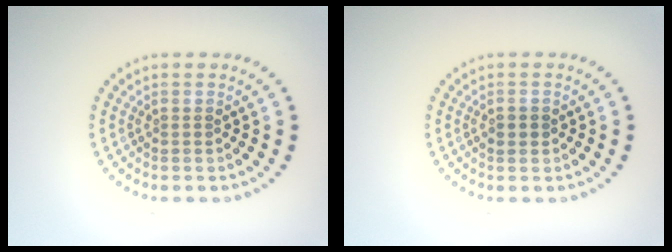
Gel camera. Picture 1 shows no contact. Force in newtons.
{"total": 1.6, "press": 1.6, "slide": 0.2}